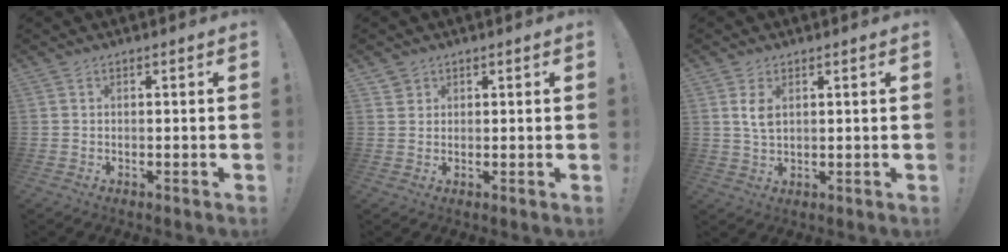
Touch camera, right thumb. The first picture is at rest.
{"total": 2.0, "force": [1.6, 1.3, 0.0], "torque": [0.011, -0.010, 0.026]}
{"total": 5.0, "force": [1.8, 3.0, 3.5], "torque": [-0.062, -0.007, 0.030]}